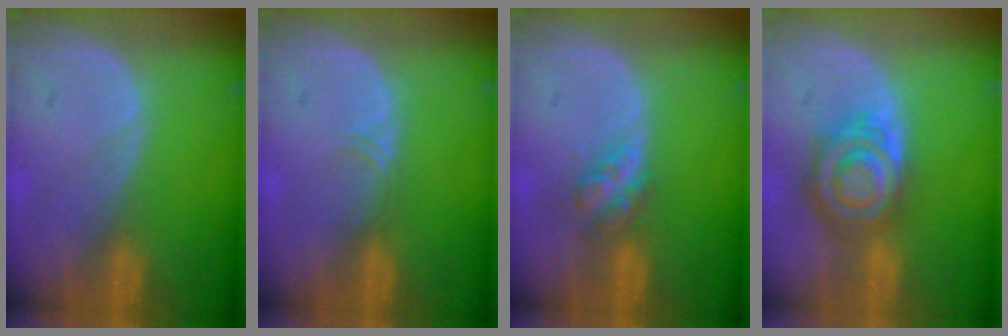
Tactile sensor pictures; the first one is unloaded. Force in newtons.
{"total": 1.1, "press": 1.0, "slide": 0.6}
{"total": 3.7, "press": 3.1, "slide": 1.9}
{"total": 8.1, "press": 7.0, "slide": 3.9}